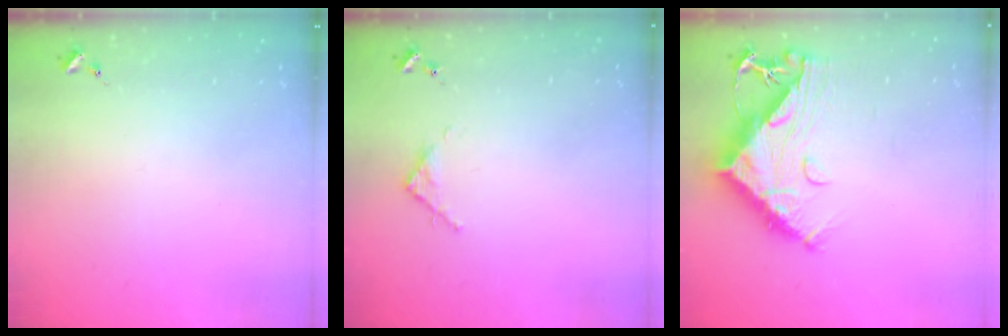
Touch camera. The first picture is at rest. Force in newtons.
{"total": 2.8, "press": 2.8, "slide": 0.4}
{"total": 14.1, "press": 14.0, "slide": 1.3}